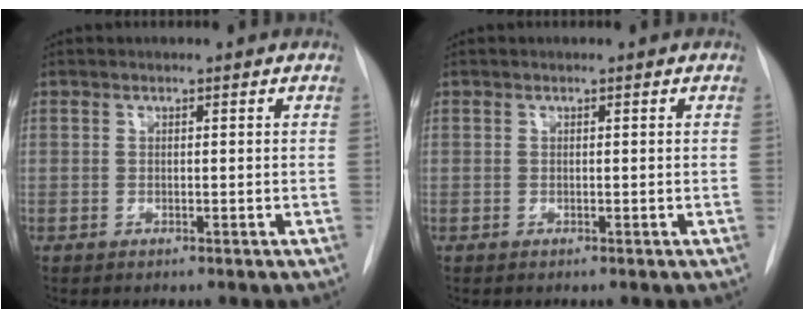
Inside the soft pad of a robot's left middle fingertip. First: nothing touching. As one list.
[{"total": 0.0}]